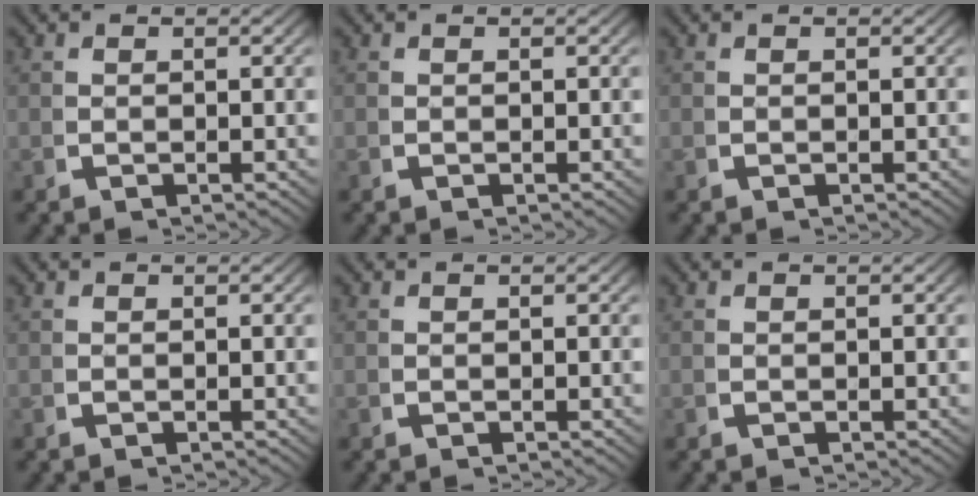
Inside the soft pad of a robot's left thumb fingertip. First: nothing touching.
{"total": 0.0}
{"total": 0.0}
{"total": 0.0}
{"total": 0.0}
{"total": 0.0}